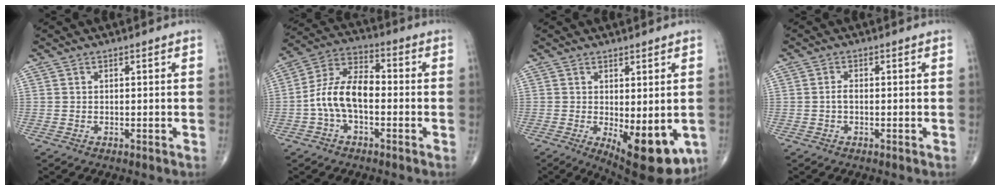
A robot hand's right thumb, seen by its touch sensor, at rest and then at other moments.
{"total": 11.0, "force": [-2.0, 6.0, 9.0], "torque": [-0.166, 0.042, -0.048]}
{"total": 13.1, "force": [-3.4, 5.2, 11.5], "torque": [-0.139, -0.025, -0.034]}
{"total": 1.2, "force": [-0.3, 0.6, 1.0], "torque": [-0.016, 0.002, -0.009]}